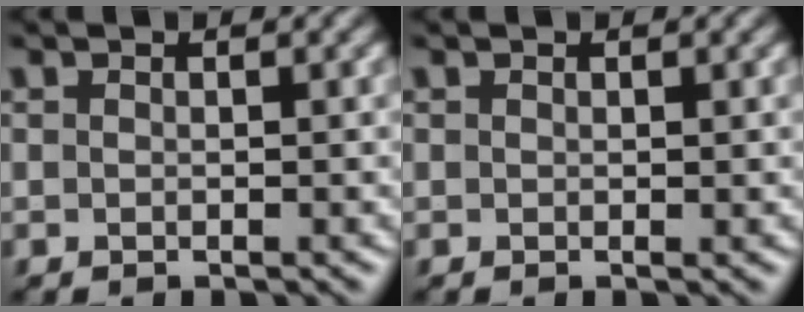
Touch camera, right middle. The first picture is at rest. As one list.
[{"total": 0.0}]